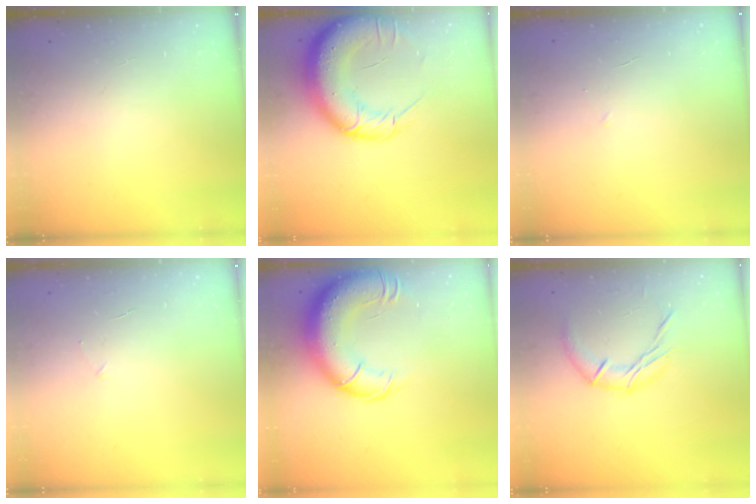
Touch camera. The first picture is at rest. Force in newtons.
{"total": 19.6, "press": 19.1, "slide": 4.2}
{"total": 2.2, "press": 2.1, "slide": 0.6}
{"total": 2.5, "press": 2.3, "slide": 0.8}
{"total": 22.6, "press": 22.0, "slide": 5.3}
{"total": 10.1, "press": 10.1, "slide": 0.2}